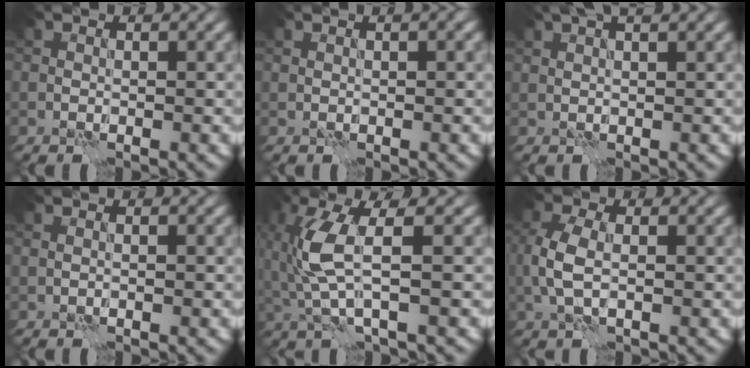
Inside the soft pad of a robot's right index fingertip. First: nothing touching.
{"total": 1.3, "force": [0.8, 0.2, 1.0], "torque": [-0.014, 0.003, 0.013]}
{"total": 4.1, "force": [2.9, 1.2, 2.6], "torque": [-0.032, 0.017, 0.028]}
{"total": 0.0}
{"total": 5.1, "force": [0.0, 1.3, 4.9], "torque": [-0.131, -0.002, 0.002]}
{"total": 3.5, "force": [0.0, 1.9, 2.9], "torque": [-0.073, 0.002, -0.003]}